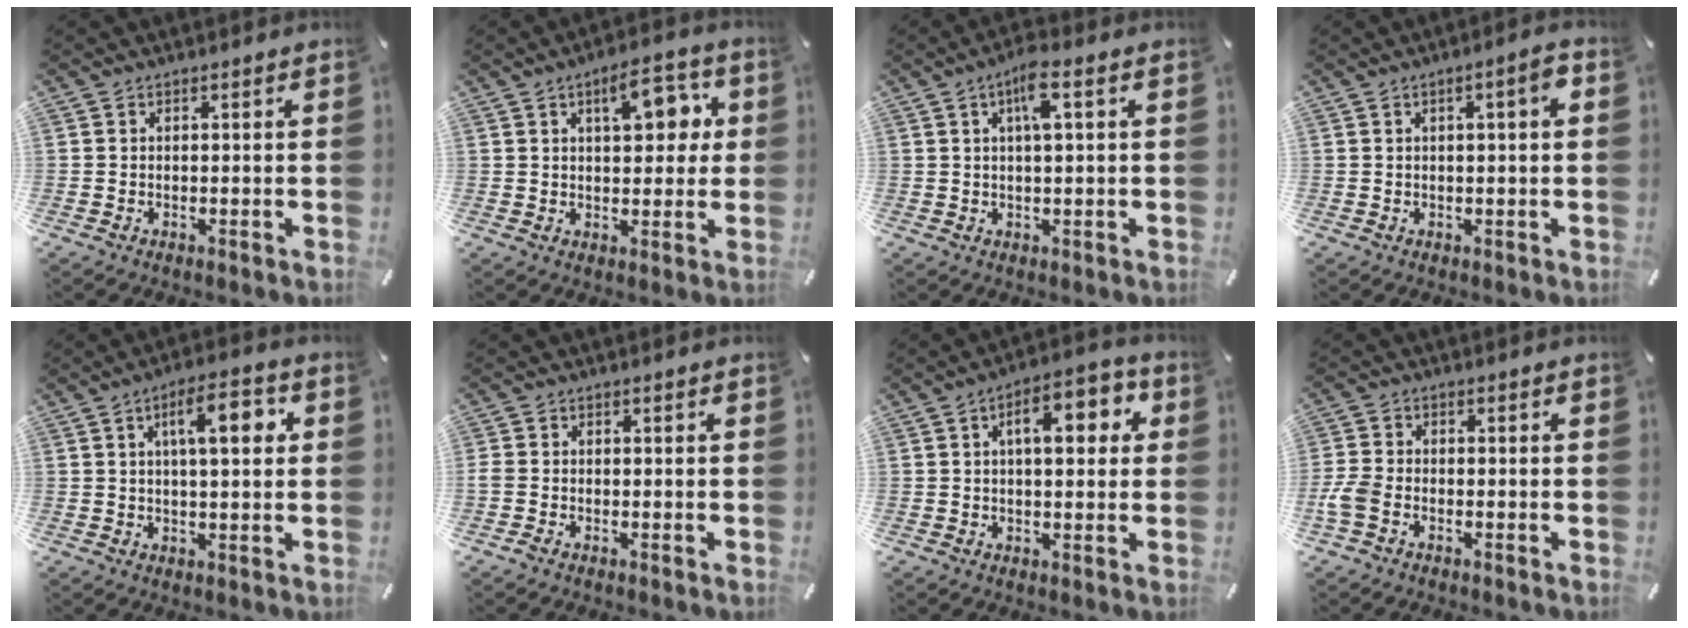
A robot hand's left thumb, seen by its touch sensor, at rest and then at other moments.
{"total": 10.5, "force": [3.7, 5.3, 8.3], "torque": [-0.100, -0.009, 0.053]}
{"total": 5.9, "force": [2.0, 1.4, 5.4], "torque": [-0.100, 0.003, 0.031]}
{"total": 3.7, "force": [0.8, 0.7, 3.5], "torque": [-0.058, 0.003, 0.008]}
{"total": 9.7, "force": [2.9, 3.3, 8.7], "torque": [-0.140, -0.002, 0.039]}
{"total": 1.4, "force": [-1.0, 0.7, 0.8], "torque": [-0.013, 0.004, -0.018]}
{"total": 9.8, "force": [2.6, 4.7, 8.2], "torque": [-0.111, -0.003, 0.035]}
{"total": 4.5, "force": [-2.2, 2.6, 3.0], "torque": [-0.072, 0.004, -0.045]}